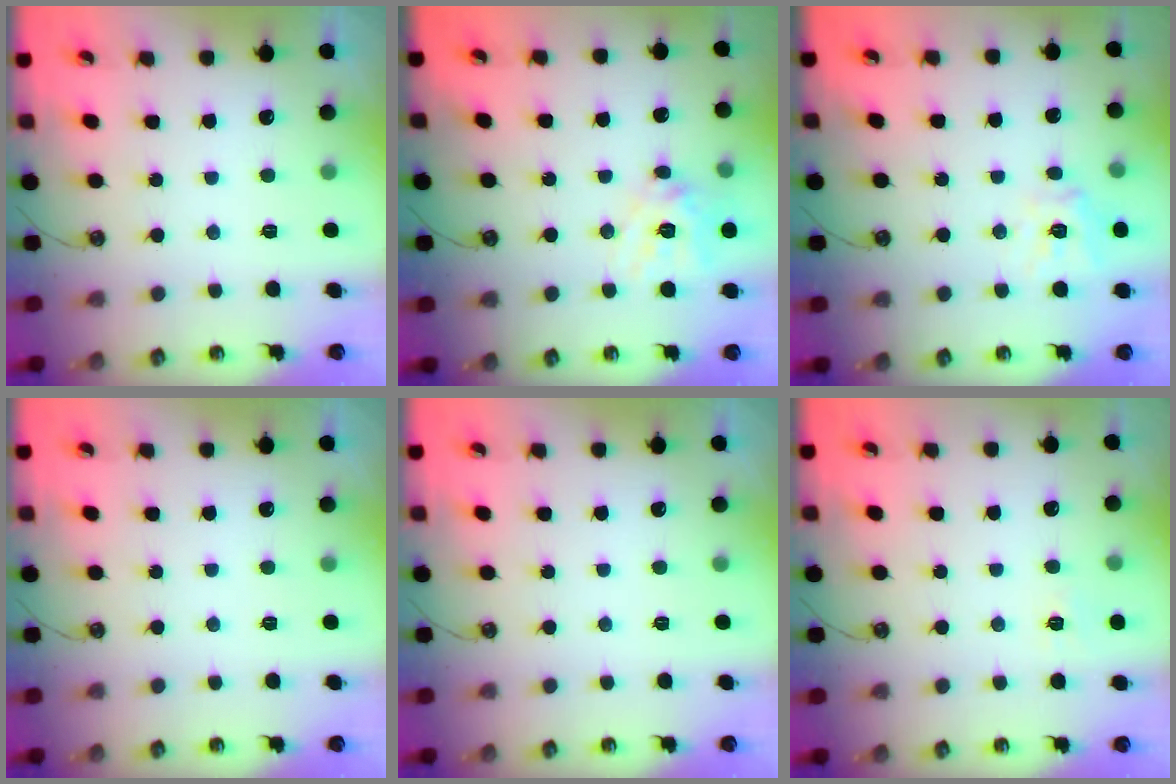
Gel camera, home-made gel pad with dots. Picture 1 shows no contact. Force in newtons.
{"total": 13.1, "press": 13.0, "slide": 1.7}
{"total": 12.5, "press": 12.4, "slide": 1.7}
{"total": 0.0}
{"total": 0.0}
{"total": 5.8, "press": 5.8, "slide": 0.6}